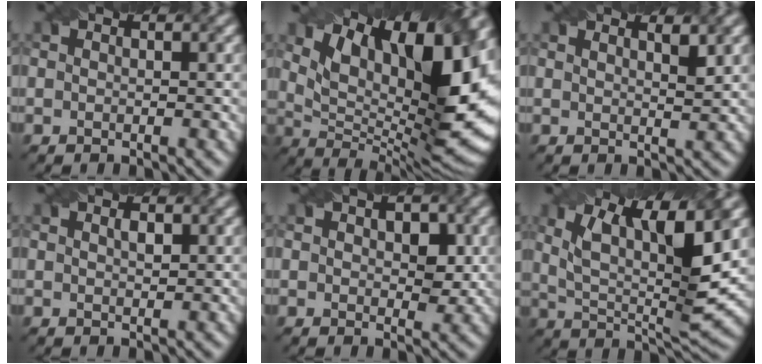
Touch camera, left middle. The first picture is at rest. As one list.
[{"total": 15.3, "force": [6.1, 5.7, 12.8], "torque": [-0.201, 0.008, 0.110]}, {"total": 2.4, "force": [1.8, 0.8, 1.4], "torque": [-0.004, -0.001, 0.014]}, {"total": 0.9, "force": [0.4, 0.4, 0.7], "torque": [-0.016, 0.000, 0.009]}, {"total": 3.0, "force": [0.9, 1.8, 2.3], "torque": [-0.026, -0.004, 0.015]}, {"total": 10.1, "force": [3.5, 3.3, 8.9], "torque": [-0.162, -0.004, 0.063]}]